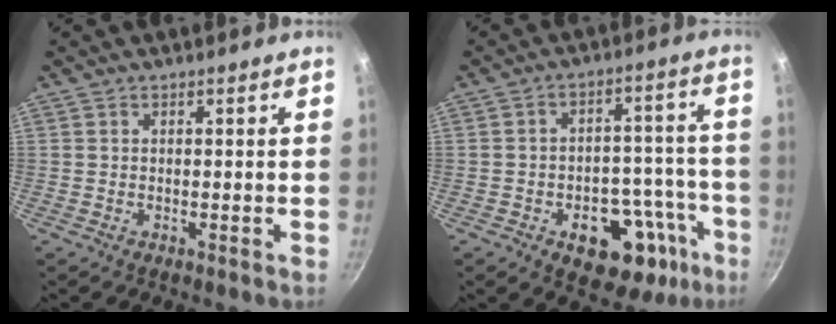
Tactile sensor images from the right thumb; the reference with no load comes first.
{"total": 18.0, "force": [-8.1, 11.0, 11.7], "torque": [-0.090, 0.051, -0.098]}